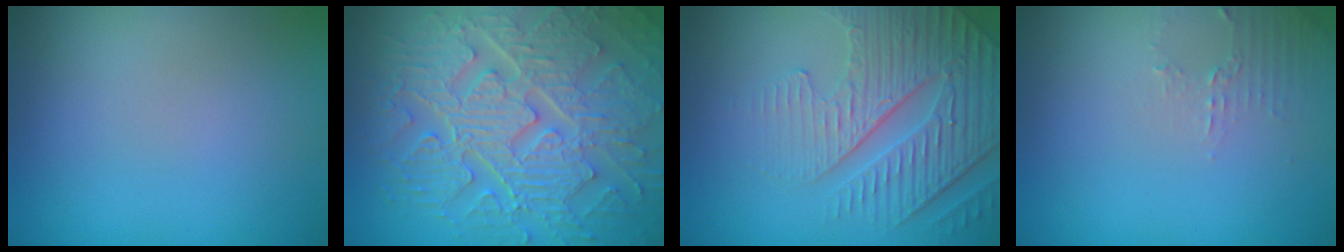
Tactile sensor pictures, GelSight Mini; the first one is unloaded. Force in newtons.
{"total": 10.1, "press": 6.9, "slide": 7.3}
{"total": 4.8, "press": 4.6, "slide": 1.6}
{"total": 1.4, "press": 1.4, "slide": 0.4}